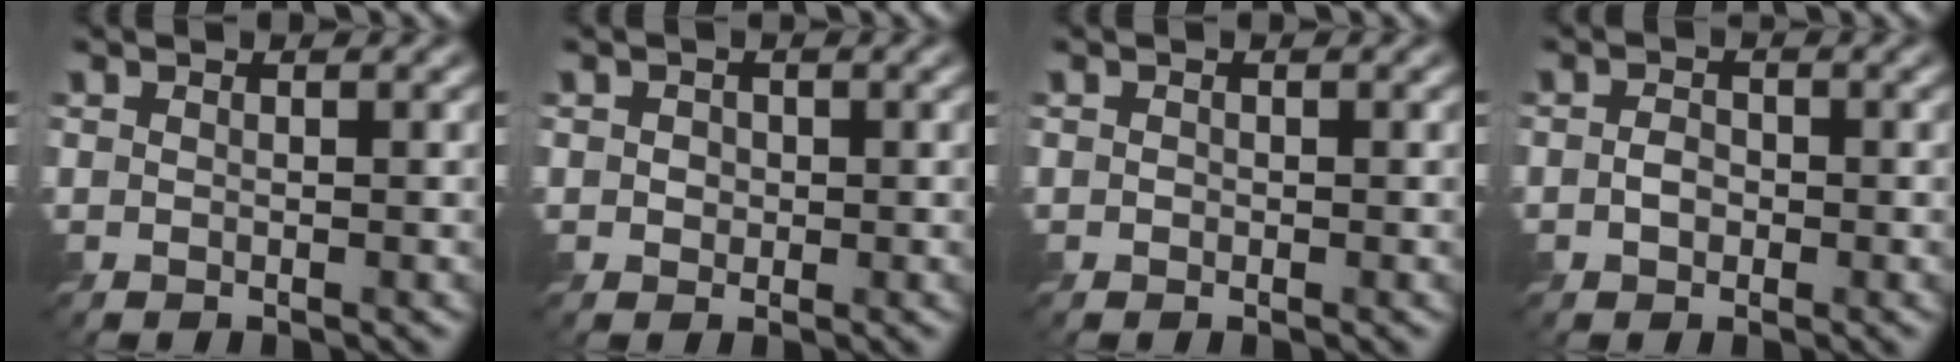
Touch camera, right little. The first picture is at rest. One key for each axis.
{"total": 1.3, "fx": 0.0, "fy": 1.2, "fz": 0.4, "tx": -0.008, "ty": 0.000, "tz": -0.002}
{"total": 0.6, "fx": -0.1, "fy": 0.5, "fz": 0.1, "tx": -0.002, "ty": -0.002, "tz": -0.003}
{"total": 1.6, "fx": -0.6, "fy": 1.2, "fz": 0.9, "tx": -0.017, "ty": -0.002, "tz": -0.017}